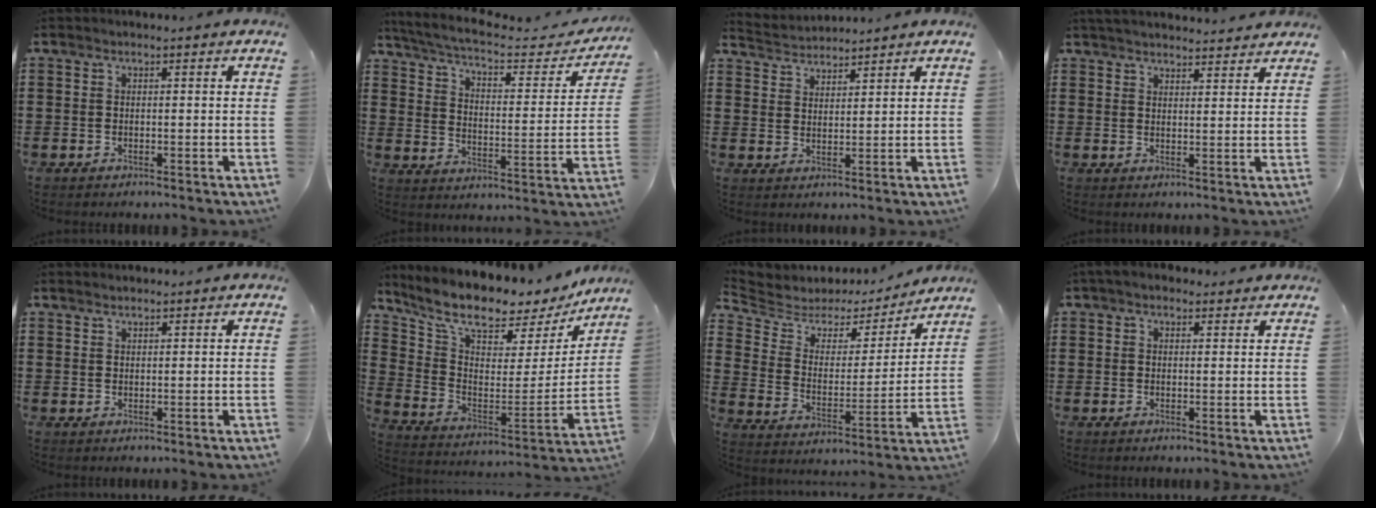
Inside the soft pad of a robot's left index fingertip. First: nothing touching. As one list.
[{"total": 5.5, "force": [4.7, 0.6, 2.6], "torque": [-0.077, -0.032, 0.076]}, {"total": 3.0, "force": [2.9, 0.5, -0.5], "torque": [-0.002, -0.008, 0.054]}, {"total": 3.2, "force": [3.2, 0.3, 0.5], "torque": [-0.019, -0.006, 0.059]}, {"total": 1.2, "force": [1.2, 0.3, 0.1], "torque": [-0.003, 0.001, 0.024]}, {"total": 8.6, "force": [7.6, 1.8, 3.6], "torque": [-0.094, -0.071, 0.125]}, {"total": 4.8, "force": [4.0, 2.7, 0.7], "torque": [-0.050, -0.027, 0.063]}, {"total": 2.7, "force": [2.1, 1.3, 1.0], "torque": [-0.026, 0.006, 0.039]}]